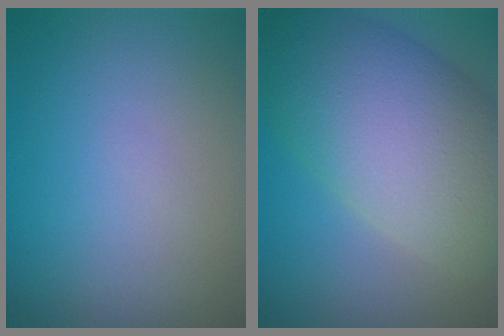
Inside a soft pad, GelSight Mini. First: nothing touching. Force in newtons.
{"total": 11.5, "press": 11.5, "slide": 0.4}